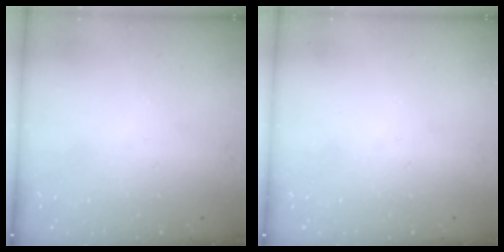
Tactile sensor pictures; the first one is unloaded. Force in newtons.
{"total": 0.0}